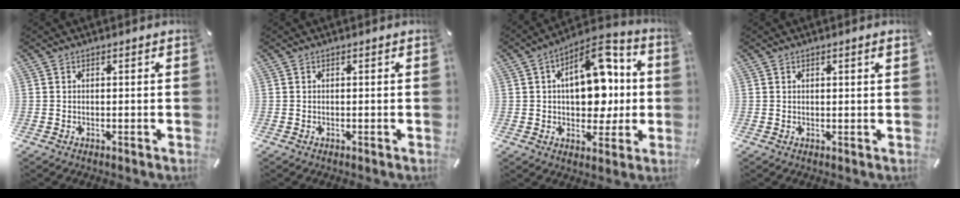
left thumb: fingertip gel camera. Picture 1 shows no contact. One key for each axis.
{"total": 0.0}
{"total": 16.4, "fx": 2.1, "fy": 10.1, "fz": 12.8, "tx": -0.177, "ty": -0.001, "tz": 0.037}
{"total": 1.4, "fx": 0.7, "fy": 0.2, "fz": 1.3, "tx": -0.025, "ty": 0.001, "tz": 0.010}